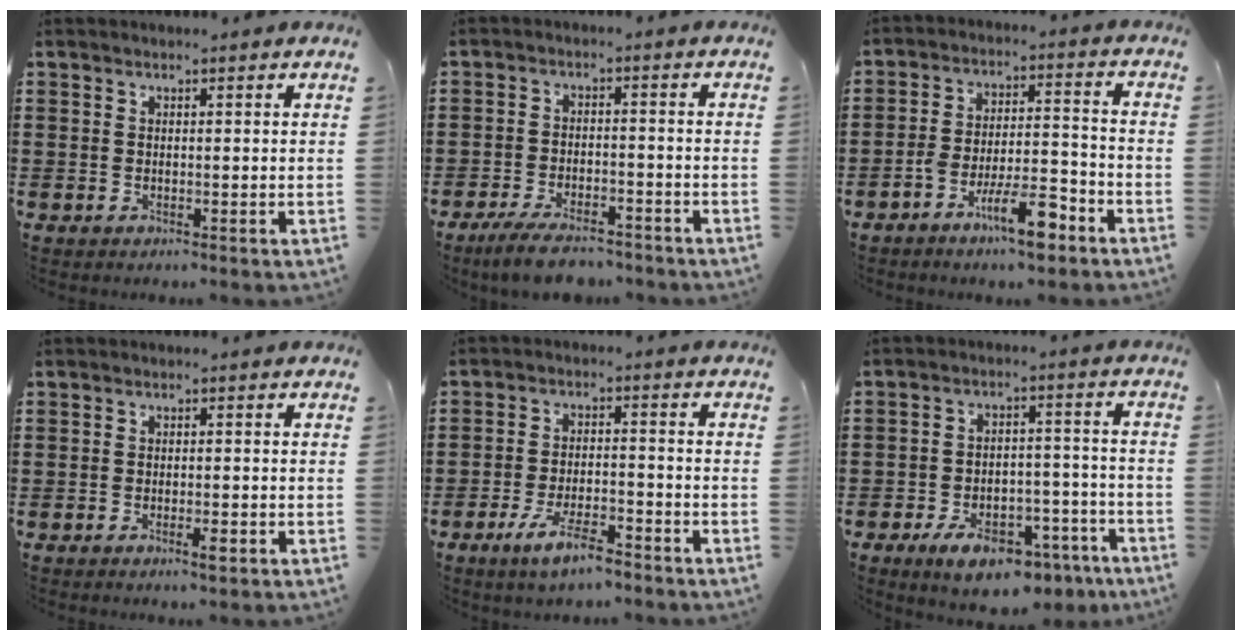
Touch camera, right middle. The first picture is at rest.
{"total": 5.6, "force": [-4.8, 1.1, 2.6], "torque": [-0.054, -0.002, -0.091]}
{"total": 9.2, "force": [-6.0, 2.3, 6.5], "torque": [-0.124, 0.007, -0.112]}
{"total": 1.7, "force": [-0.9, 0.4, 1.5], "torque": [-0.026, -0.002, -0.015]}
{"total": 6.6, "force": [-4.7, 1.5, 4.4], "torque": [-0.089, -0.004, -0.087]}
{"total": 8.0, "force": [-6.1, 2.7, 4.5], "torque": [-0.079, 0.019, -0.108]}